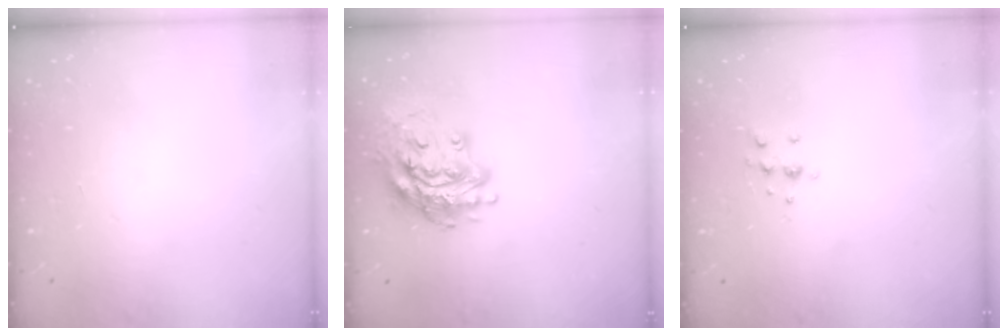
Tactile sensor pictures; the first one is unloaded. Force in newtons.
{"total": 16.9, "press": 16.8, "slide": 1.5}
{"total": 5.5, "press": 5.3, "slide": 1.5}